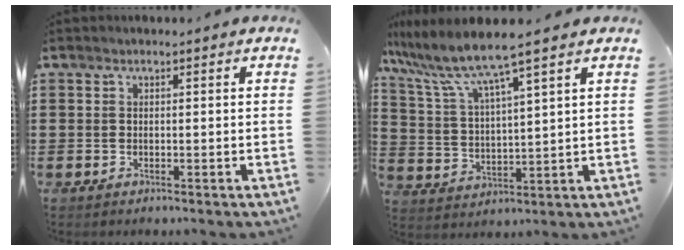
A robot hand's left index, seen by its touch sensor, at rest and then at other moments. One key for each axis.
{"total": 7.3, "fx": 5.9, "fy": -0.1, "fz": 4.3, "tx": -0.109, "ty": -0.035, "tz": 0.098}